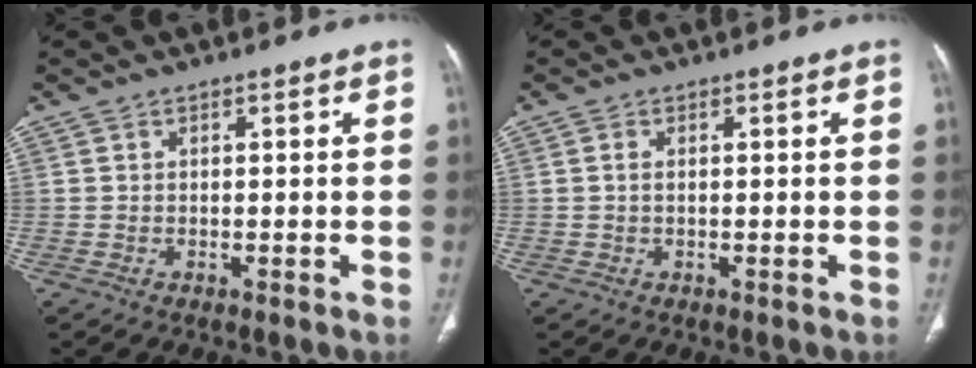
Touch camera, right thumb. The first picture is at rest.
{"total": 1.1, "force": [0.2, 0.5, 0.9], "torque": [-0.024, 0.005, 0.005]}